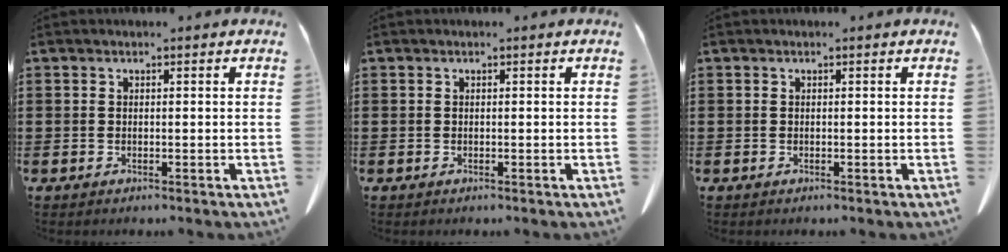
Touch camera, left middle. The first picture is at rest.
{"total": 0.0}
{"total": 0.0}